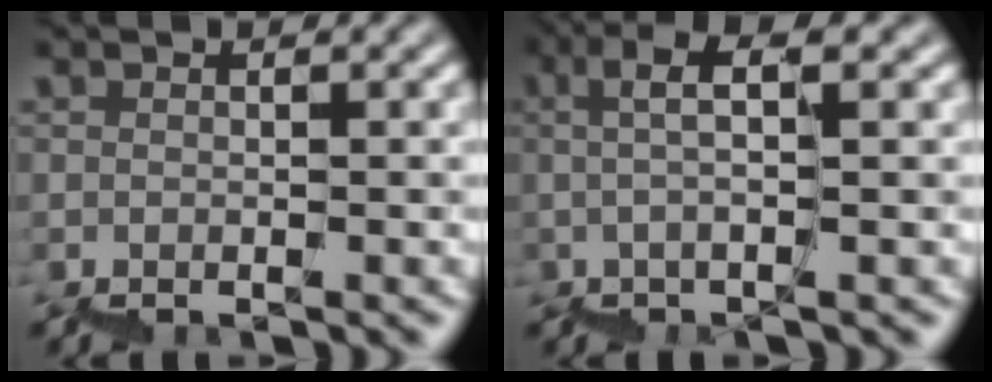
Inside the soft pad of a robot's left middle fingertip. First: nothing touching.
{"total": 3.4, "force": [1.0, 0.7, 3.2], "torque": [-0.059, 0.010, 0.018]}